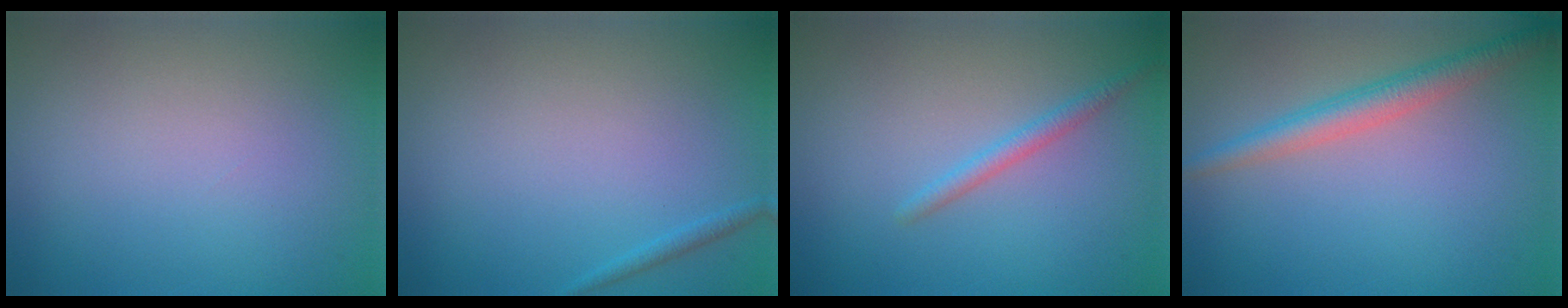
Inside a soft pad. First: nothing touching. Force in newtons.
{"total": 0.6, "press": 0.6, "slide": 0.1}
{"total": 1.4, "press": 1.4, "slide": 0.1}
{"total": 3.0, "press": 3.0, "slide": 0.1}